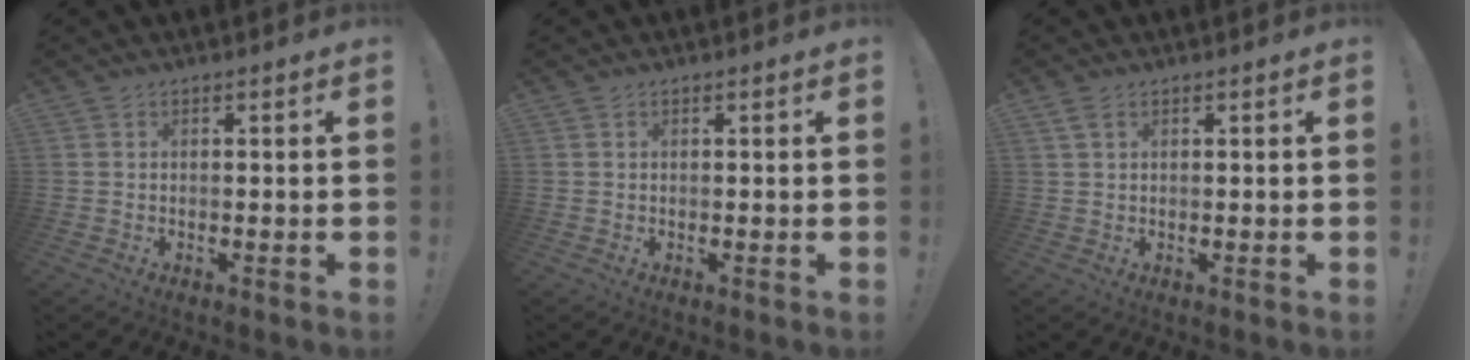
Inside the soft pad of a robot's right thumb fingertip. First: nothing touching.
{"total": 0.0}
{"total": 2.0, "force": [1.1, 1.0, 1.3], "torque": [-0.026, 0.001, 0.020]}